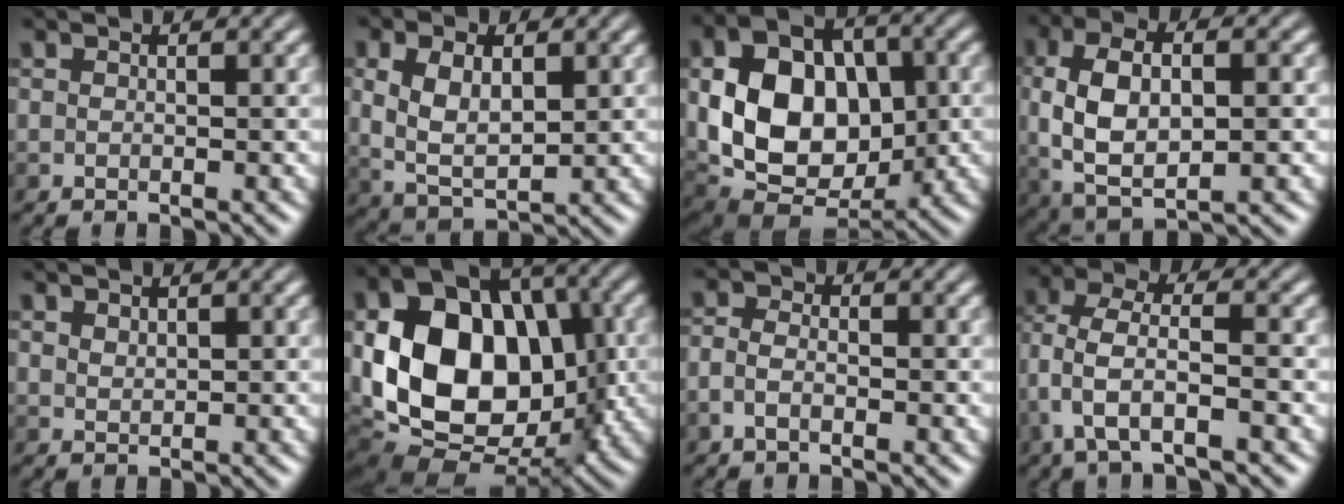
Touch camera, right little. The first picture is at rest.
{"total": 5.5, "force": [0.9, 3.1, 4.5], "torque": [-0.092, 0.000, 0.021]}
{"total": 13.4, "force": [-0.1, 8.8, 10.1], "torque": [-0.181, -0.005, -0.006]}
{"total": 8.4, "force": [-0.1, 4.3, 7.2], "torque": [-0.146, 0.000, -0.003]}
{"total": 0.9, "force": [0.7, 0.5, 0.3], "torque": [-0.008, -0.001, 0.016]}
{"total": 15.9, "force": [-0.1, 10.8, 11.6], "torque": [-0.205, 0.001, -0.013]}
{"total": 2.0, "force": [-0.9, 1.1, 1.4], "torque": [-0.028, 0.003, -0.023]}
{"total": 4.3, "force": [-1.4, 1.7, 3.7], "torque": [-0.085, 0.008, -0.031]}